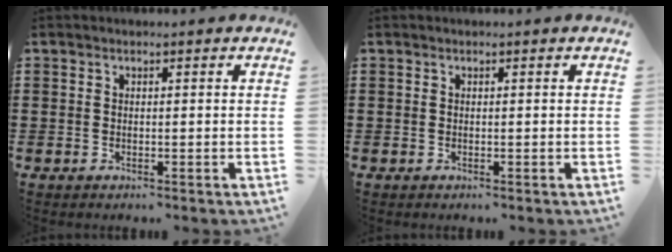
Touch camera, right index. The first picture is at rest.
{"total": 0.0}